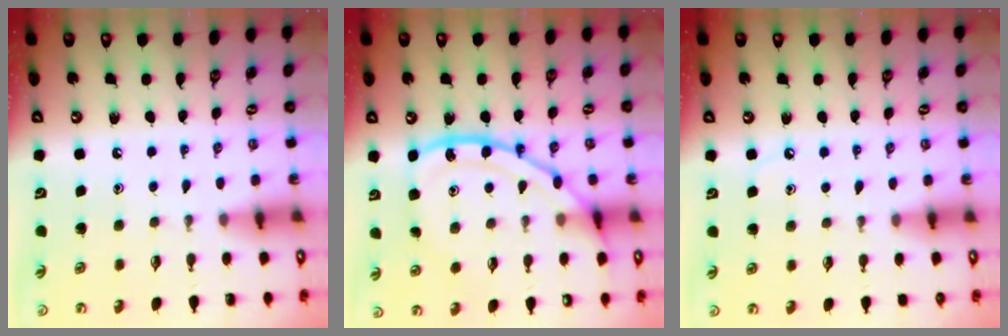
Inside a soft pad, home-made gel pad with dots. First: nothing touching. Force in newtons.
{"total": 14.9, "press": 14.9, "slide": 0.8}
{"total": 5.3, "press": 5.2, "slide": 0.7}